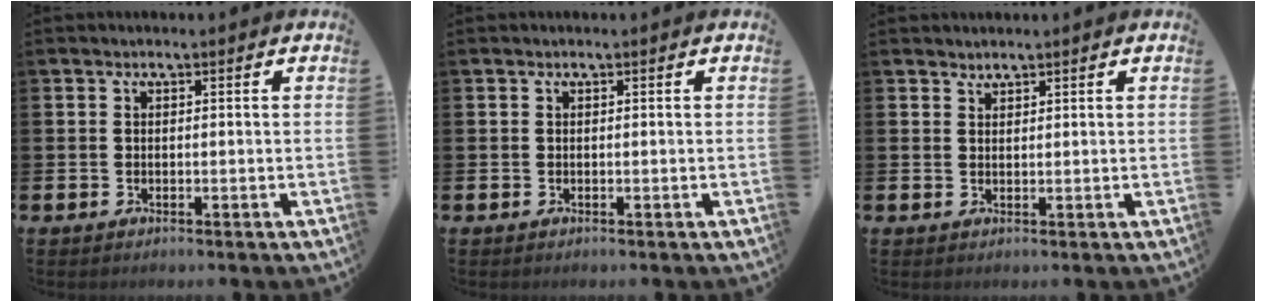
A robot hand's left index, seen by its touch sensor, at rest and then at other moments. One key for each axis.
{"total": 0.0}
{"total": 1.3, "fx": 1.3, "fy": 0.3, "fz": -0.1, "tx": 0.014, "ty": -0.003, "tz": 0.022}